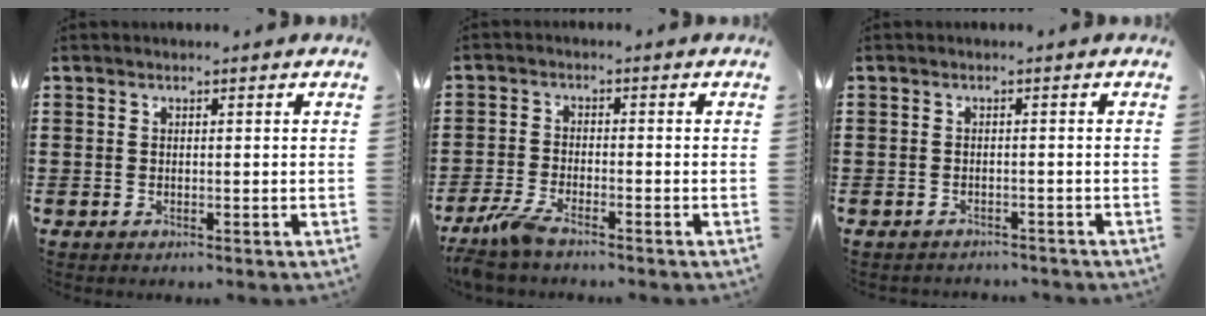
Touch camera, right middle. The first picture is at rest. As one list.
[{"total": 4.1, "force": [-3.2, 0.6, 2.4], "torque": [-0.069, -0.010, -0.067]}, {"total": 1.1, "force": [-1.0, 0.1, 0.0], "torque": [-0.003, 0.002, -0.023]}]